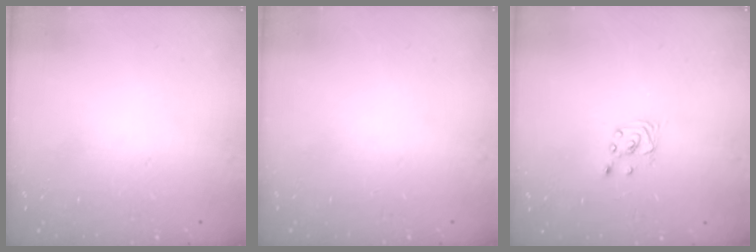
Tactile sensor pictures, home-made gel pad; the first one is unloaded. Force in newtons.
{"total": 0.0}
{"total": 1.6, "press": 1.6, "slide": 0.0}